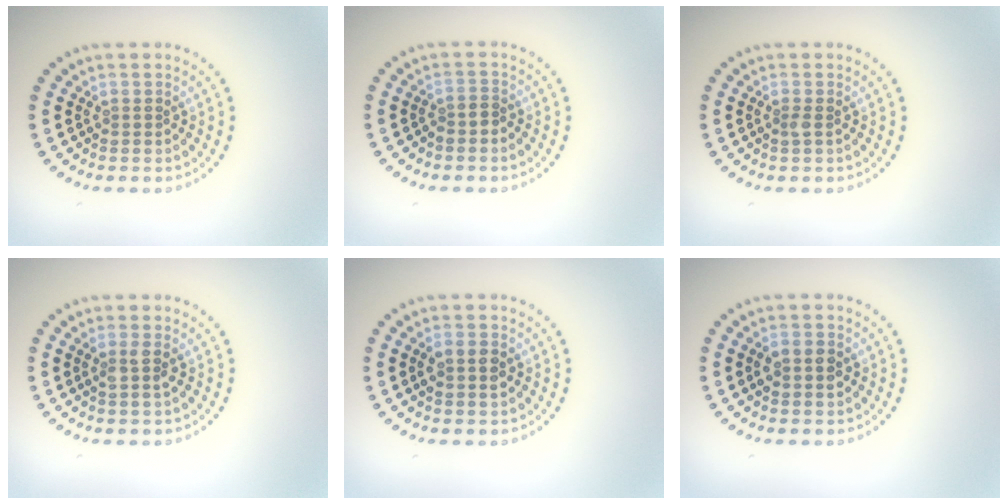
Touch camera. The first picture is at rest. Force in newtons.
{"total": 1.1, "press": 0.7, "slide": 0.8}
{"total": 0.6, "press": 0.5, "slide": 0.2}
{"total": 1.5, "press": 1.3, "slide": 0.9}
{"total": 2.0, "press": 2.0, "slide": 0.0}
{"total": 2.6, "press": 2.6, "slide": 0.1}